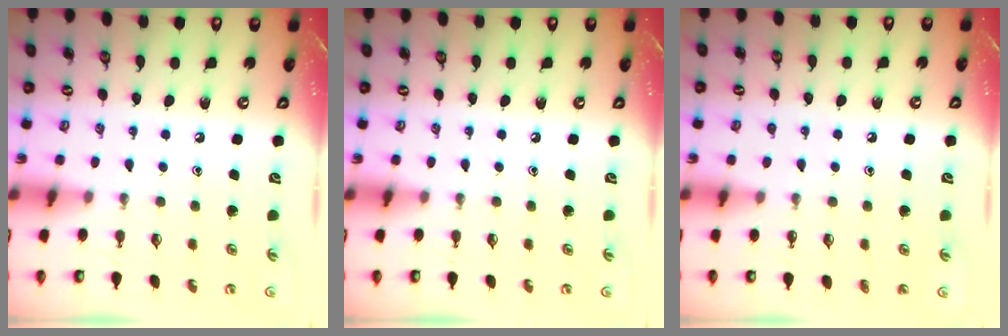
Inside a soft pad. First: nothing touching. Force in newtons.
{"total": 0.0}
{"total": 0.7, "press": 0.7, "slide": 0.0}